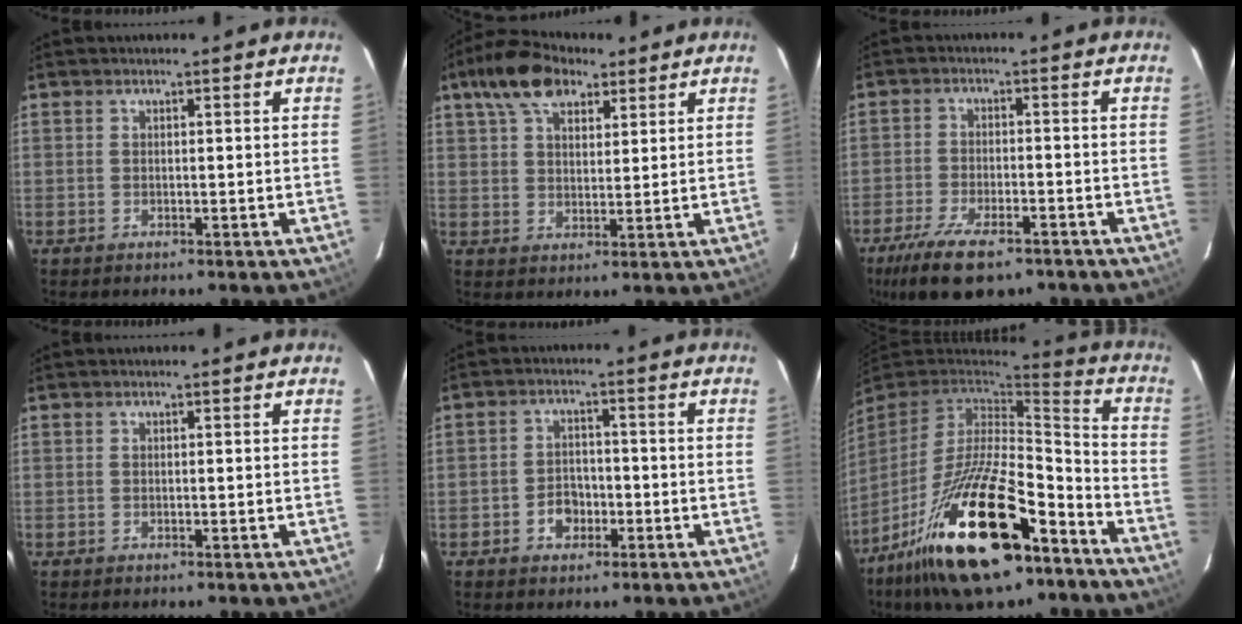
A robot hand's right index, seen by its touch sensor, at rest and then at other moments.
{"total": 11.3, "force": [6.8, 5.9, 6.9], "torque": [-0.128, 0.037, 0.113]}
{"total": 13.2, "force": [-9.1, 5.0, 8.1], "torque": [-0.184, -0.033, -0.156]}
{"total": 0.0}
{"total": 4.6, "force": [-2.0, 3.6, 2.1], "torque": [-0.048, 0.012, -0.026]}
{"total": 27.7, "force": [-16.6, 10.2, 19.7], "torque": [-0.383, -0.024, -0.275]}